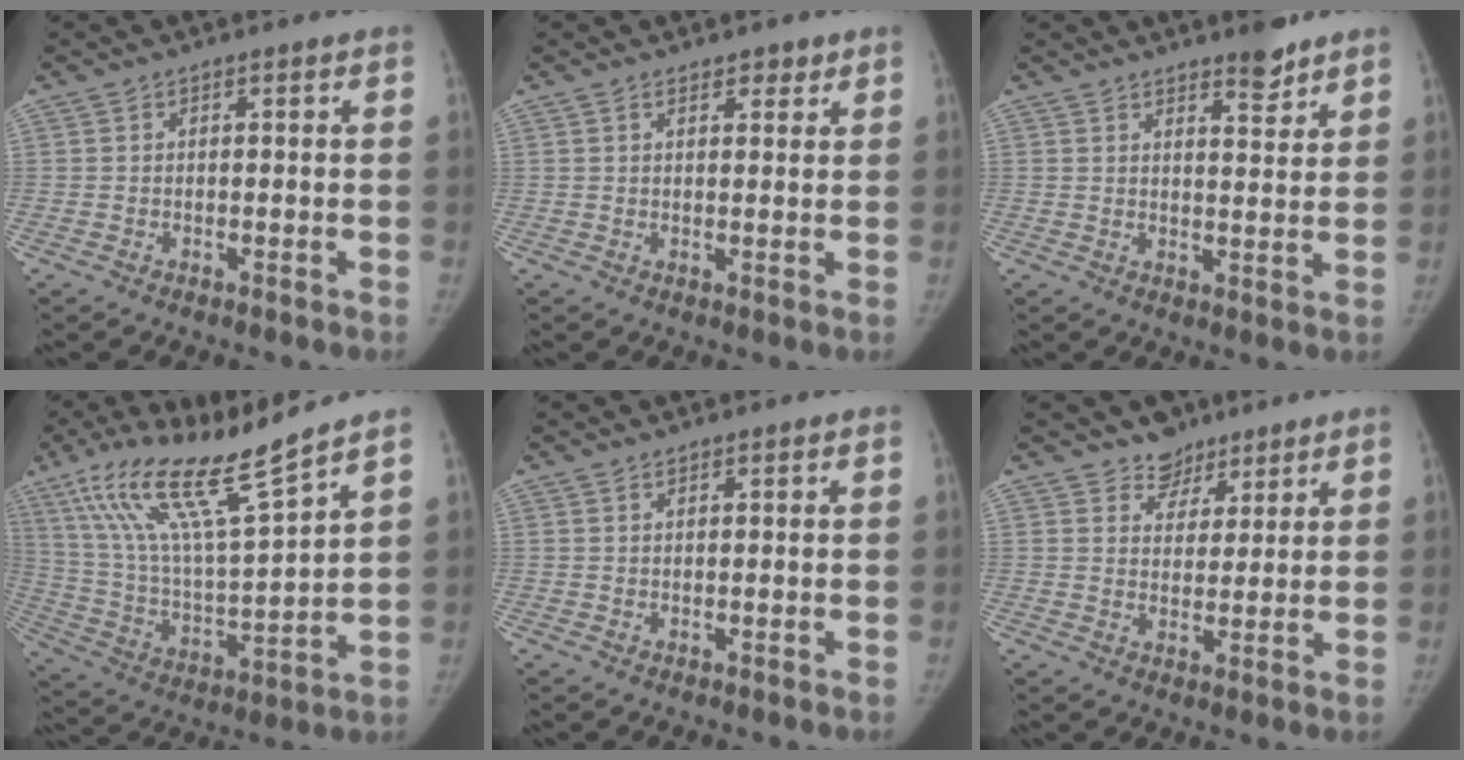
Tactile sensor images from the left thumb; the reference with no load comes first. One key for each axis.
{"total": 2.8, "fx": 1.9, "fy": 1.4, "fz": 1.4, "tx": -0.005, "ty": -0.010, "tz": 0.027}
{"total": 5.0, "fx": 4.0, "fy": 1.4, "fz": 2.7, "tx": -0.023, "ty": -0.031, "tz": 0.058}
{"total": 18.9, "fx": 13.7, "fy": 1.7, "fz": 13.0, "tx": -0.228, "ty": -0.064, "tz": 0.262}
{"total": 0.6, "fx": 0.6, "fy": 0.2, "fz": 0.2, "tx": -0.006, "ty": -0.004, "tz": 0.011}
{"total": 5.3, "fx": 4.0, "fy": 3.5, "fz": 0.1, "tx": 0.026, "ty": -0.029, "tz": 0.064}